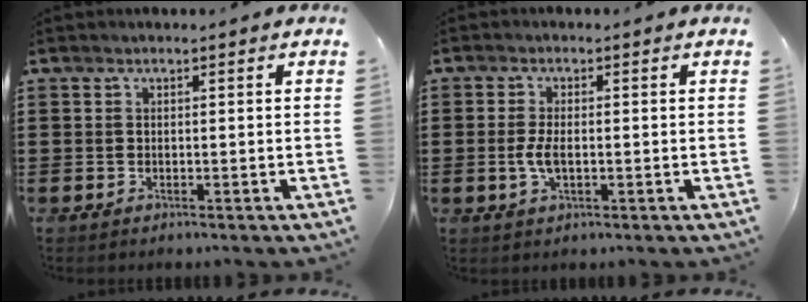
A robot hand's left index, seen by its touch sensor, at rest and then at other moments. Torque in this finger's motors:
{"motor_torque": [0.69, 0.49, 0.42, 0.10]}